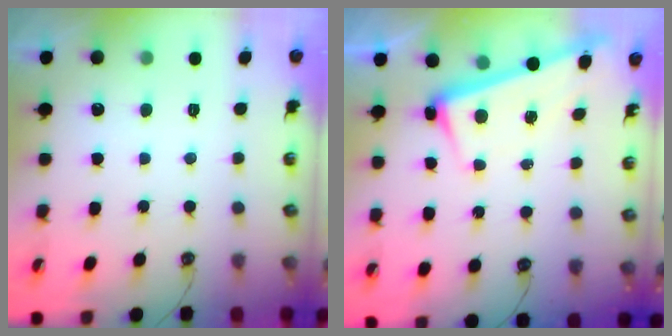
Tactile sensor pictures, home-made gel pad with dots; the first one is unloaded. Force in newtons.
{"total": 2.6, "press": 2.5, "slide": 0.7}